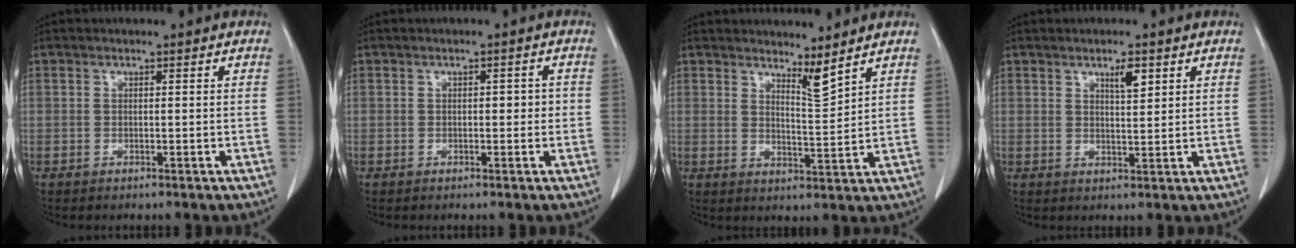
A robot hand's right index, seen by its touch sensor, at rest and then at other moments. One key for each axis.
{"total": 2.0, "fx": 0.0, "fy": 1.1, "fz": 1.6, "tx": -0.017, "ty": 0.008, "tz": -0.001}
{"total": 3.6, "fx": 3.2, "fy": -0.3, "fz": 1.6, "tx": -0.032, "ty": -0.022, "tz": 0.061}
{"total": 3.1, "fx": 1.8, "fy": 0.7, "fz": 2.5, "tx": -0.043, "ty": -0.003, "tz": 0.030}